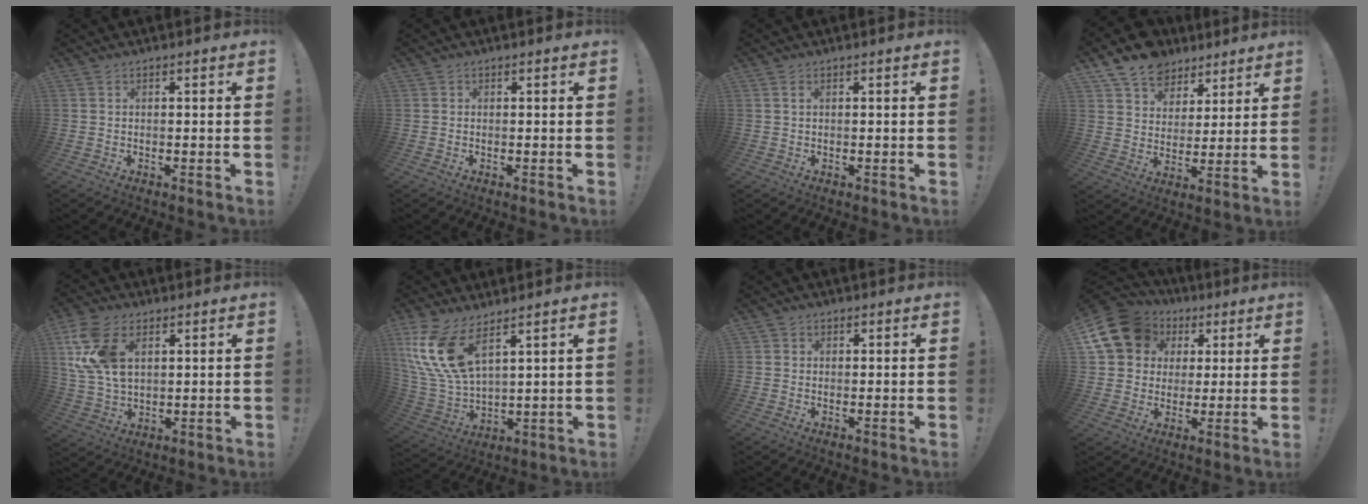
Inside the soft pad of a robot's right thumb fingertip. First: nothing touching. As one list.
[{"total": 0.0}, {"total": 0.9, "force": [0.3, 0.2, 0.8], "torque": [-0.020, 0.003, 0.006]}, {"total": 12.1, "force": [8.9, 7.7, 3.1], "torque": [-0.050, -0.066, 0.170]}, {"total": 14.7, "force": [5.5, 9.2, 10.0], "torque": [-0.209, -0.004, 0.108]}, {"total": 15.0, "force": [8.4, 6.3, 10.7], "torque": [-0.240, -0.047, 0.155]}, {"total": 1.1, "force": [0.5, 0.9, 0.3], "torque": [-0.003, 0.000, 0.008]}, {"total": 16.1, "force": [6.4, 13.0, 7.0], "torque": [-0.121, -0.023, 0.133]}]